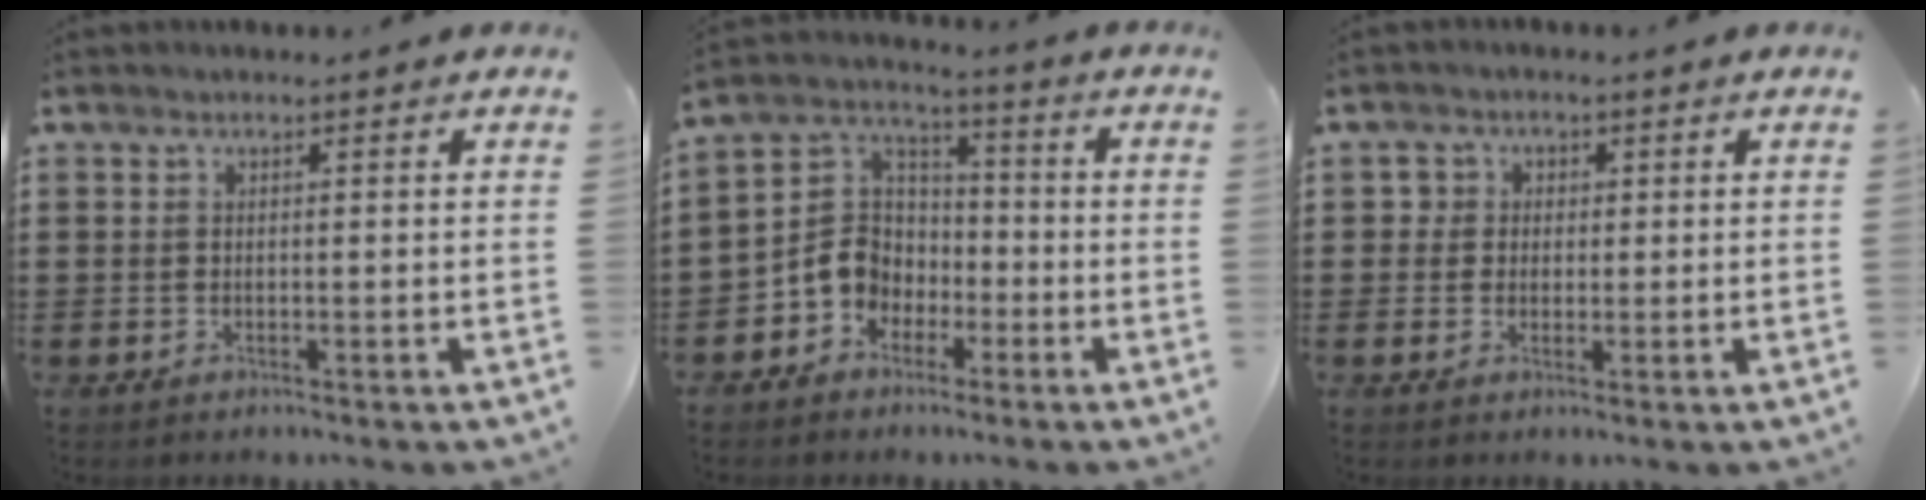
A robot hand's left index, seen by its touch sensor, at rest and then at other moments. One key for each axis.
{"total": 7.6, "fx": -2.8, "fy": 6.6, "fz": 2.4, "tx": -0.085, "ty": 0.010, "tz": -0.062}
{"total": 2.6, "fx": 0.3, "fy": 2.5, "fz": 0.4, "tx": -0.021, "ty": 0.010, "tz": 0.001}